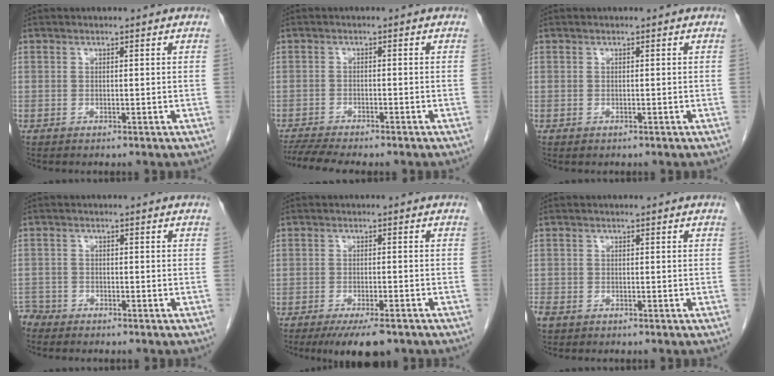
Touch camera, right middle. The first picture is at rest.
{"total": 7.2, "force": [-6.3, 0.6, 3.4], "torque": [-0.059, -0.011, -0.098]}
{"total": 0.0}
{"total": 3.7, "force": [-3.5, 1.3, -0.1], "torque": [0.003, -0.003, -0.066]}
{"total": 7.2, "force": [-5.3, 1.8, 4.5], "torque": [-0.069, -0.013, -0.079]}
{"total": 2.5, "force": [-1.8, 1.4, 1.2], "torque": [-0.029, -0.004, -0.030]}